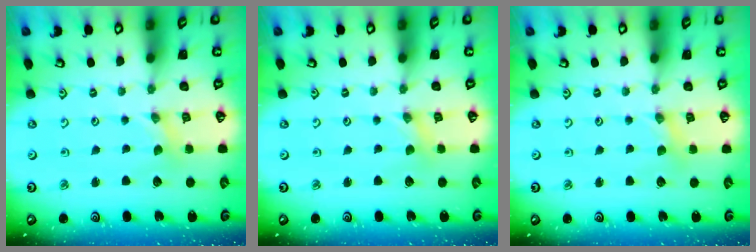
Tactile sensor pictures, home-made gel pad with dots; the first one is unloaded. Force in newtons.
{"total": 0.0}
{"total": 1.9, "press": 1.9, "slide": 0.3}